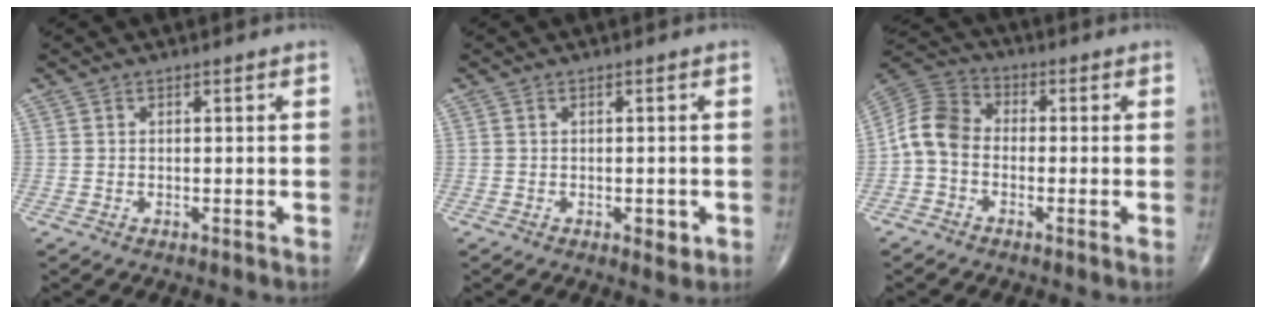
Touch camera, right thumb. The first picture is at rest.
{"total": 2.3, "force": [-0.6, 1.1, 1.9], "torque": [-0.020, -0.003, -0.005]}
{"total": 8.0, "force": [-1.6, 6.0, 5.1], "torque": [-0.089, 0.027, -0.049]}